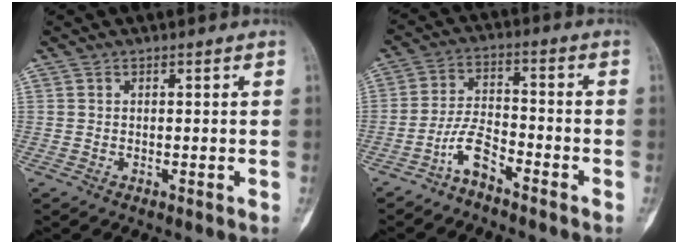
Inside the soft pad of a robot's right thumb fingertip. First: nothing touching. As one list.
[{"total": 6.2, "force": [-4.5, 2.2, 3.7], "torque": [-0.070, 0.045, -0.094]}]